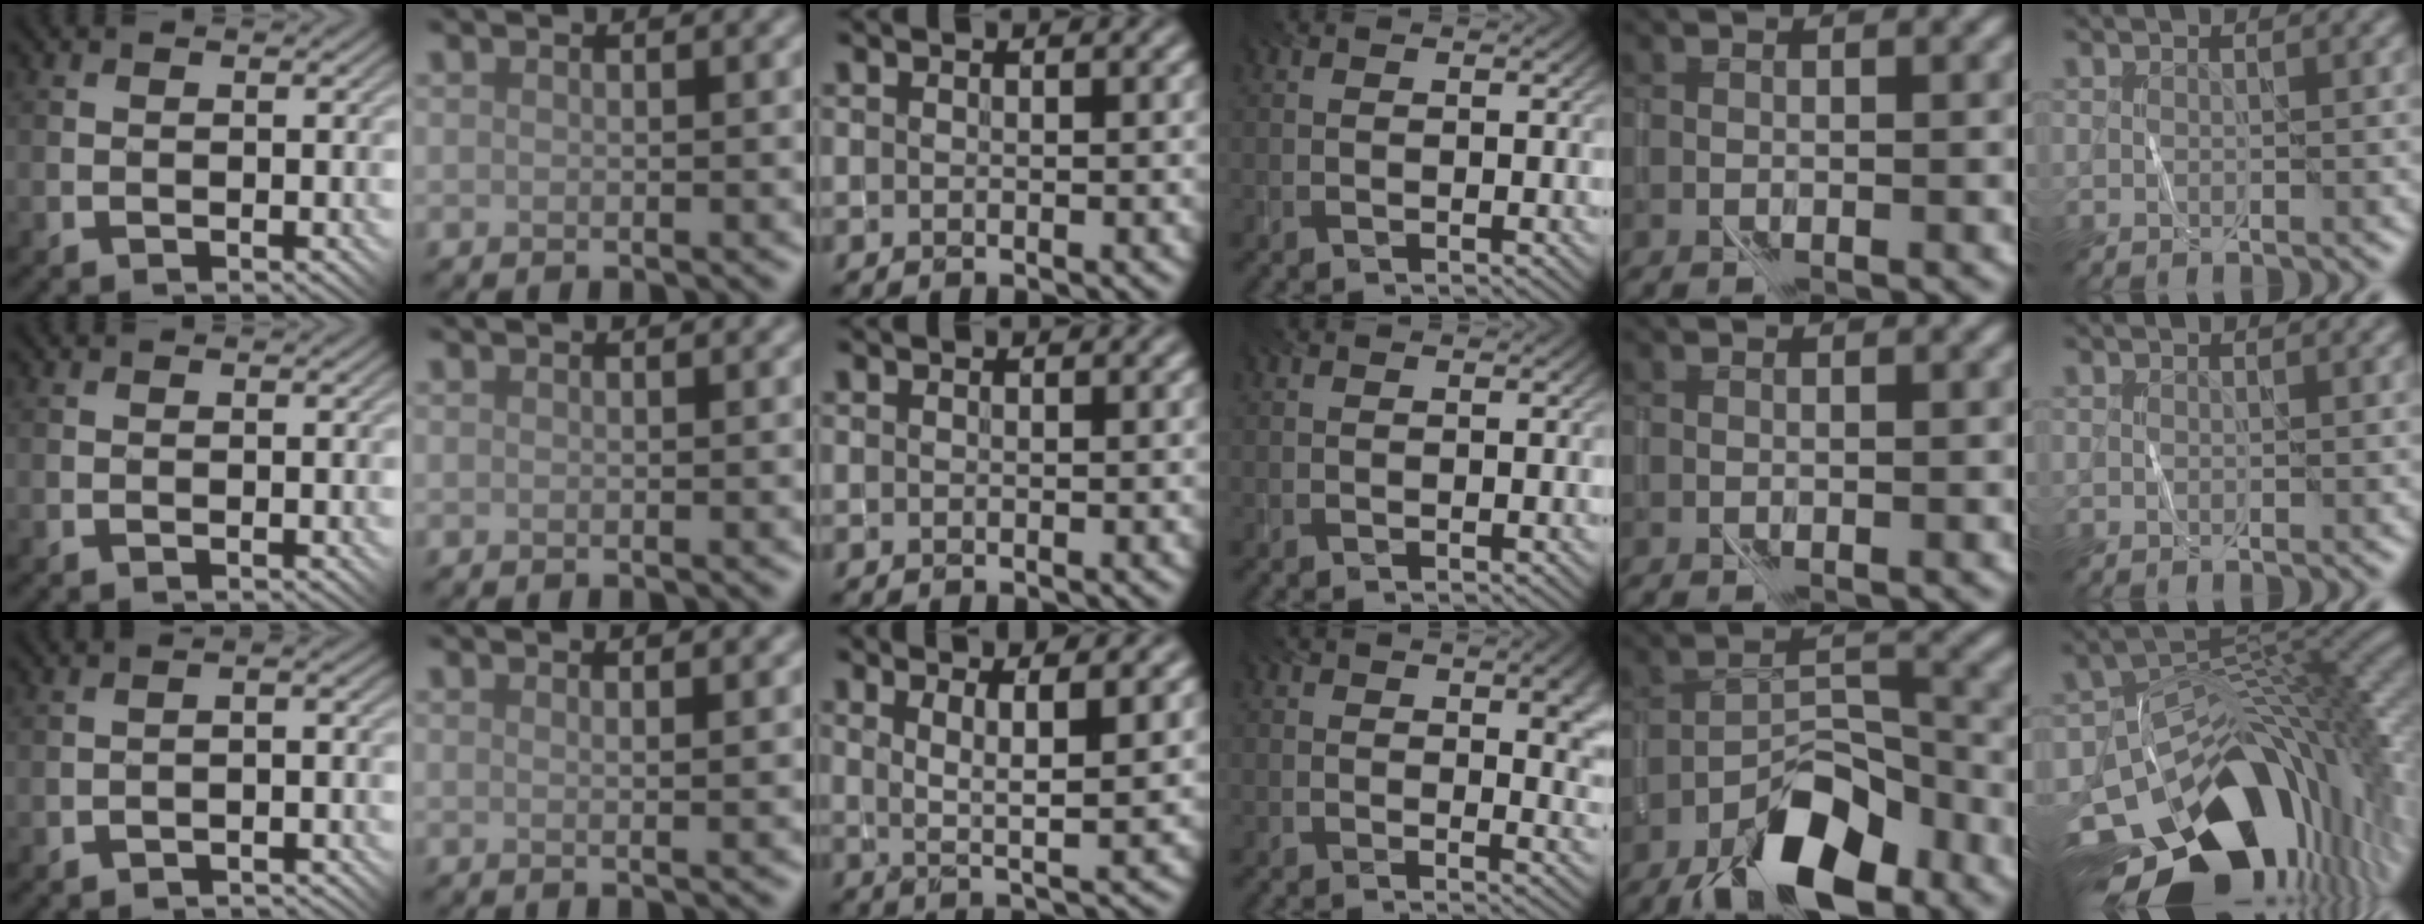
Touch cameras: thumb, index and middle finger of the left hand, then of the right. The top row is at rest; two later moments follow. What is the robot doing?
{"motion": "wrap", "object": "yarn"}